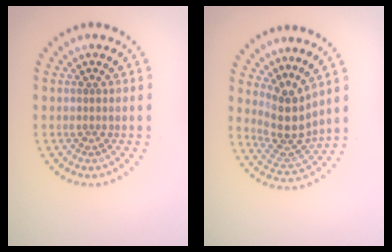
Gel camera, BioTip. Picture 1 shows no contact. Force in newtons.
{"total": 3.6, "press": 2.7, "slide": 2.4}